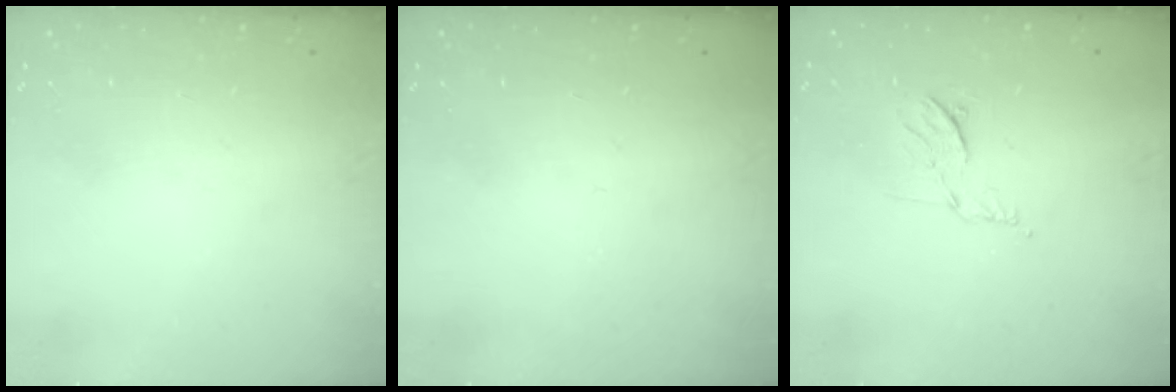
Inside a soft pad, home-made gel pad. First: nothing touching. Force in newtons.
{"total": 0.0}
{"total": 6.5, "press": 6.4, "slide": 1.0}